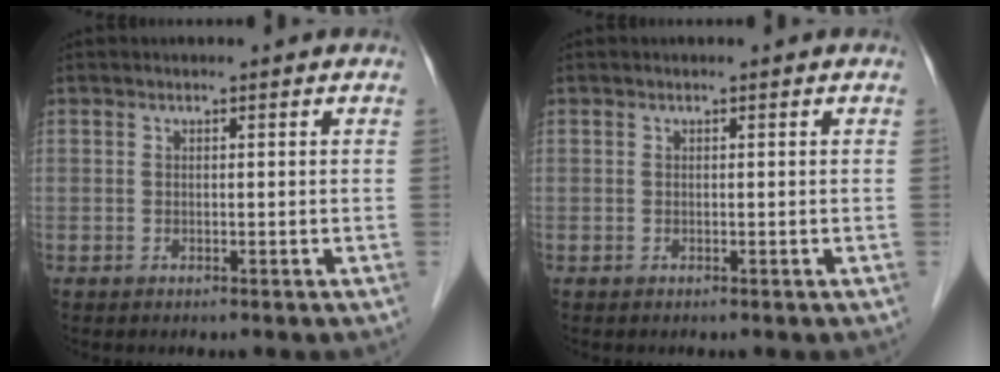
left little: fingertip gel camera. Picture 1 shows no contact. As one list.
[{"total": 0.0}]